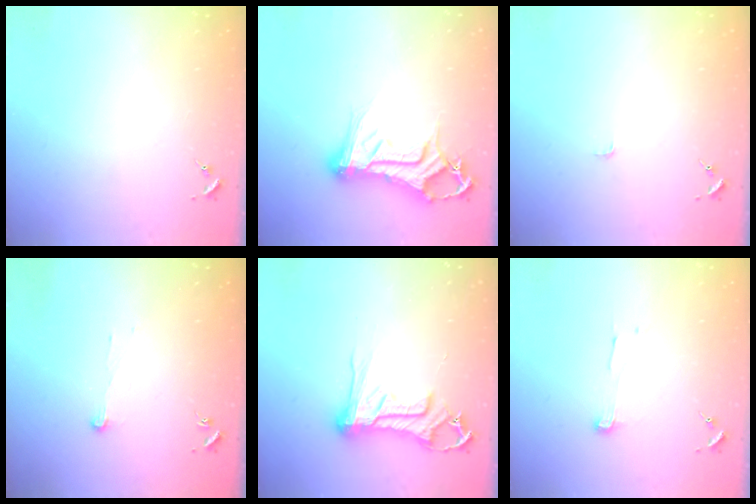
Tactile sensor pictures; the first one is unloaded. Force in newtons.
{"total": 14.3, "press": 14.2, "slide": 1.4}
{"total": 2.8, "press": 2.8, "slide": 0.3}
{"total": 3.7, "press": 3.7, "slide": 0.4}
{"total": 14.0, "press": 13.9, "slide": 1.3}
{"total": 5.2, "press": 5.2, "slide": 0.4}